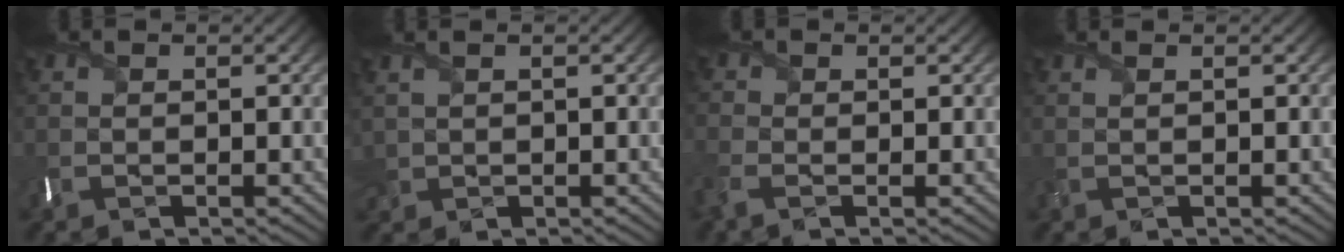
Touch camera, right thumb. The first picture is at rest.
{"total": 1.6, "force": [0.9, 0.9, 0.9], "torque": [-0.034, 0.004, 0.025]}
{"total": 2.7, "force": [-1.3, 1.2, 2.0], "torque": [-0.066, -0.009, -0.039]}
{"total": 0.7, "force": [0.4, 0.0, 0.6], "torque": [-0.019, 0.002, 0.004]}